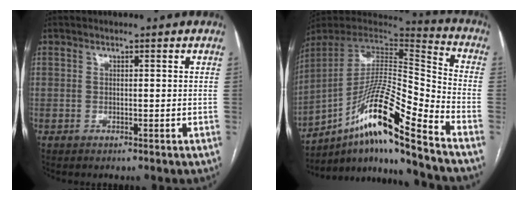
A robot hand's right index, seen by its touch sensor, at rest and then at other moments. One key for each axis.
{"total": 18.7, "fx": -12.2, "fy": 0.2, "fz": 14.3, "tx": -0.267, "ty": 0.006, "tz": -0.217}